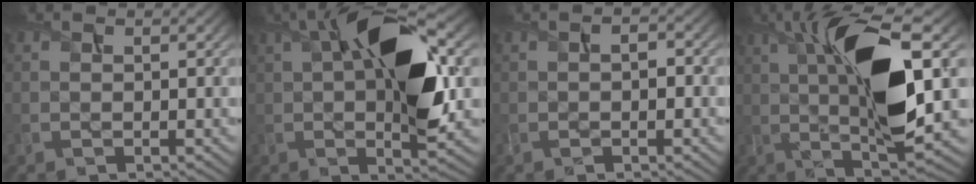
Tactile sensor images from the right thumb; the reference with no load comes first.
{"total": 14.2, "force": [2.7, 5.6, 12.8], "torque": [-0.208, 0.007, 0.036]}
{"total": 2.1, "force": [-0.7, 1.0, 1.7], "torque": [-0.033, 0.001, -0.014]}
{"total": 14.7, "force": [3.0, 4.2, 13.8], "torque": [-0.244, 0.009, 0.047]}